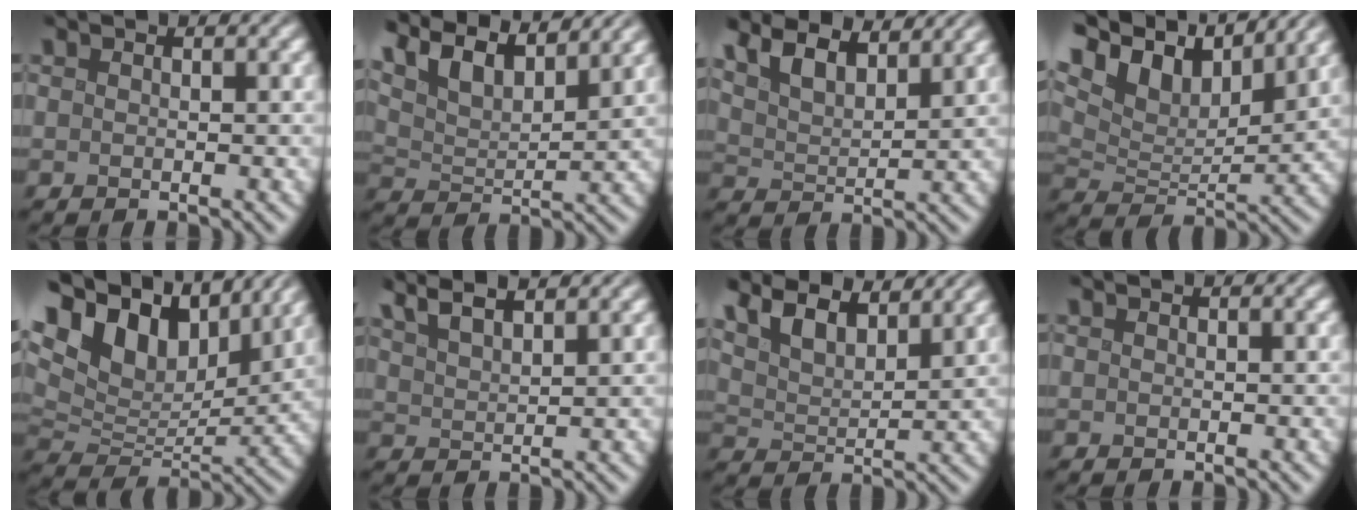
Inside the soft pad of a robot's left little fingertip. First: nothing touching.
{"total": 9.4, "force": [7.1, 3.2, 5.3], "torque": [-0.111, 0.020, 0.099]}
{"total": 5.8, "force": [4.4, 2.1, 3.2], "torque": [-0.068, 0.010, 0.066]}
{"total": 10.7, "force": [7.5, 4.6, 6.2], "torque": [-0.131, 0.022, 0.117]}
{"total": 13.4, "force": [8.3, 7.2, 7.7], "torque": [-0.164, 0.038, 0.133]}
{"total": 5.2, "force": [4.2, 1.4, 2.9], "torque": [-0.036, 0.025, 0.048]}
{"total": 6.8, "force": [5.3, 2.4, 3.6], "torque": [-0.077, 0.014, 0.073]}
{"total": 0.0}